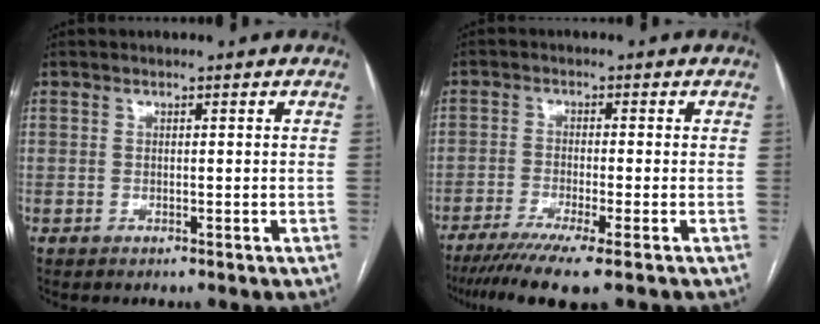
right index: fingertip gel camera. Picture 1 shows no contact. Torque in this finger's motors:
{"motor_torque": [1.22, -0.94, 0.46, 0.12]}